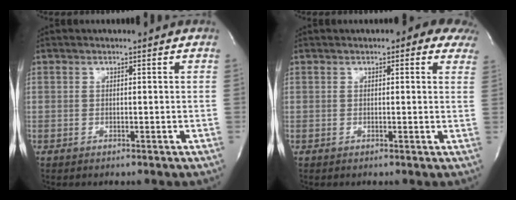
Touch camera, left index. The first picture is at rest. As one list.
[{"total": 5.6, "force": [3.9, 2.1, 3.5], "torque": [-0.027, 0.009, 0.030]}]